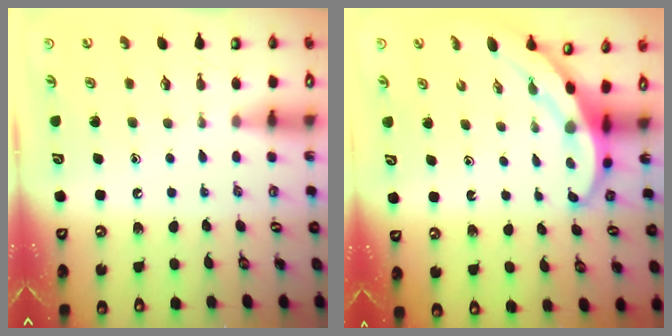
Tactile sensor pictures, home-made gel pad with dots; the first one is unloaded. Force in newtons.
{"total": 3.8, "press": 3.8, "slide": 0.2}